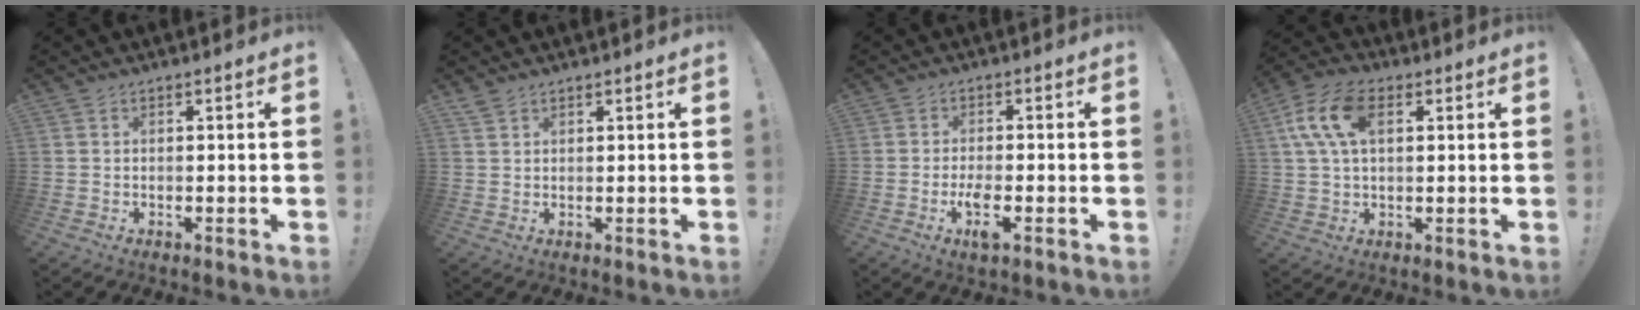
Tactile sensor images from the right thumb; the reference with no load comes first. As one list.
[{"total": 1.8, "force": [1.4, 0.8, 0.8], "torque": [-0.016, -0.004, 0.027]}, {"total": 5.2, "force": [-2.2, 1.3, 4.5], "torque": [-0.090, 0.000, -0.035]}, {"total": 13.0, "force": [3.7, 7.5, 10.0], "torque": [-0.193, 0.007, 0.070]}]